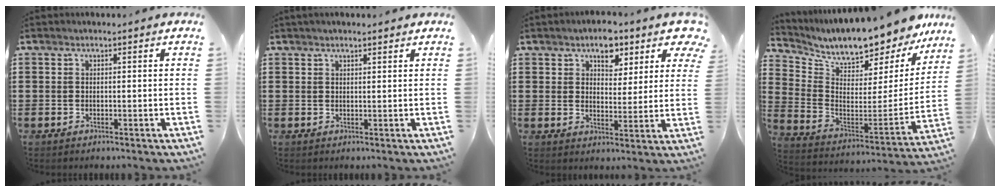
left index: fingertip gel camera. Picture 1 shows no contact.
{"total": 1.3, "force": [1.1, 0.2, 0.6], "torque": [-0.012, 0.002, 0.020]}
{"total": 7.0, "force": [5.0, 3.5, 3.3], "torque": [-0.052, -0.008, 0.082]}
{"total": 9.1, "force": [8.8, 0.9, 2.2], "torque": [-0.067, -0.089, 0.140]}